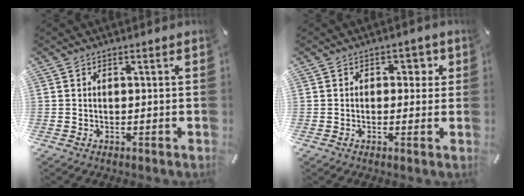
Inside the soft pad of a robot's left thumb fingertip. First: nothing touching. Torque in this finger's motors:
{"motor_torque": [0.18, -0.10, 0.20, 0.11, 0.01]}